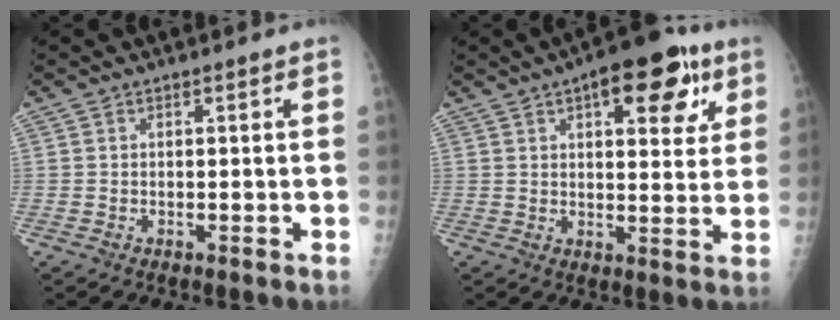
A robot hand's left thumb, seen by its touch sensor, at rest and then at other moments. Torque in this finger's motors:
{"motor_torque": [0.73, 1.76, 1.22, -0.68, 0.23]}